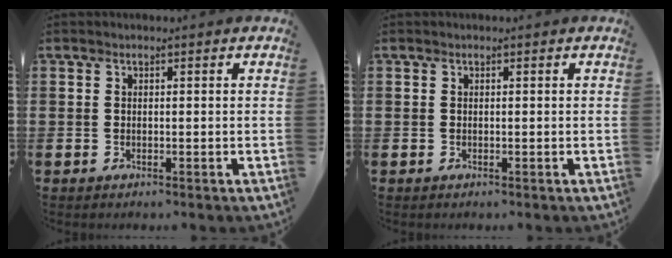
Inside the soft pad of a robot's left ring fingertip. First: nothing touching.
{"total": 0.0}